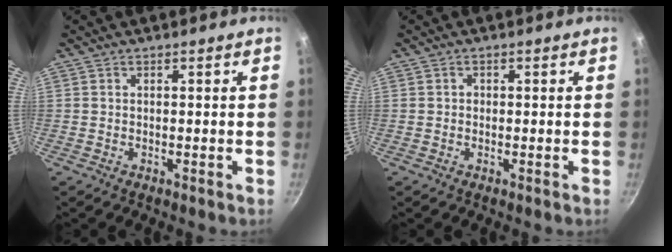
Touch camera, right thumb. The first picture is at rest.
{"total": 0.8, "force": [0.1, 0.7, 0.2], "torque": [-0.001, 0.003, 0.000]}